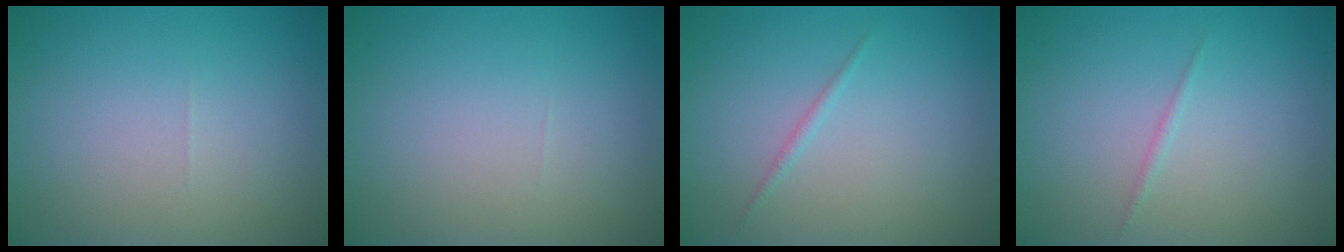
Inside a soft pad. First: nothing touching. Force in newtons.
{"total": 0.0}
{"total": 0.6, "press": 0.6, "slide": 0.0}
{"total": 0.5, "press": 0.5, "slide": 0.0}